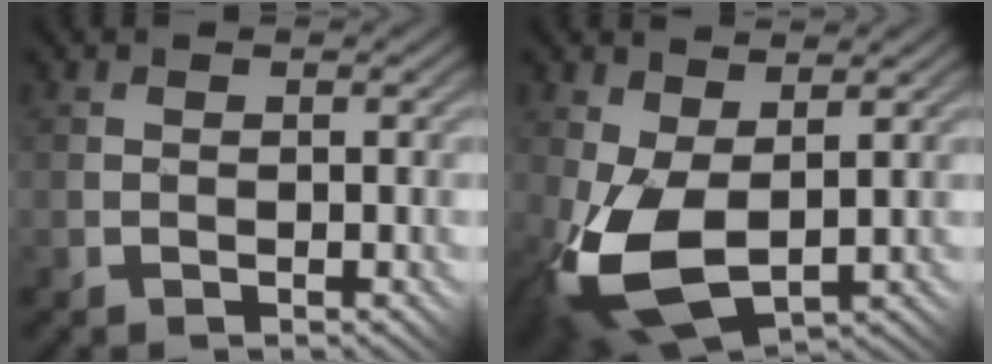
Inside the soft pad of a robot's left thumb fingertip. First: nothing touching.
{"total": 9.9, "force": [-1.0, 5.5, 8.2], "torque": [-0.218, -0.022, -0.010]}